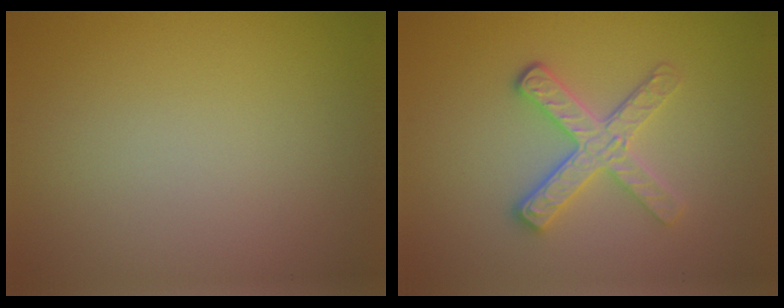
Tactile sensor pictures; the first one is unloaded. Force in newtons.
{"total": 3.6, "press": 3.1, "slide": 1.7}